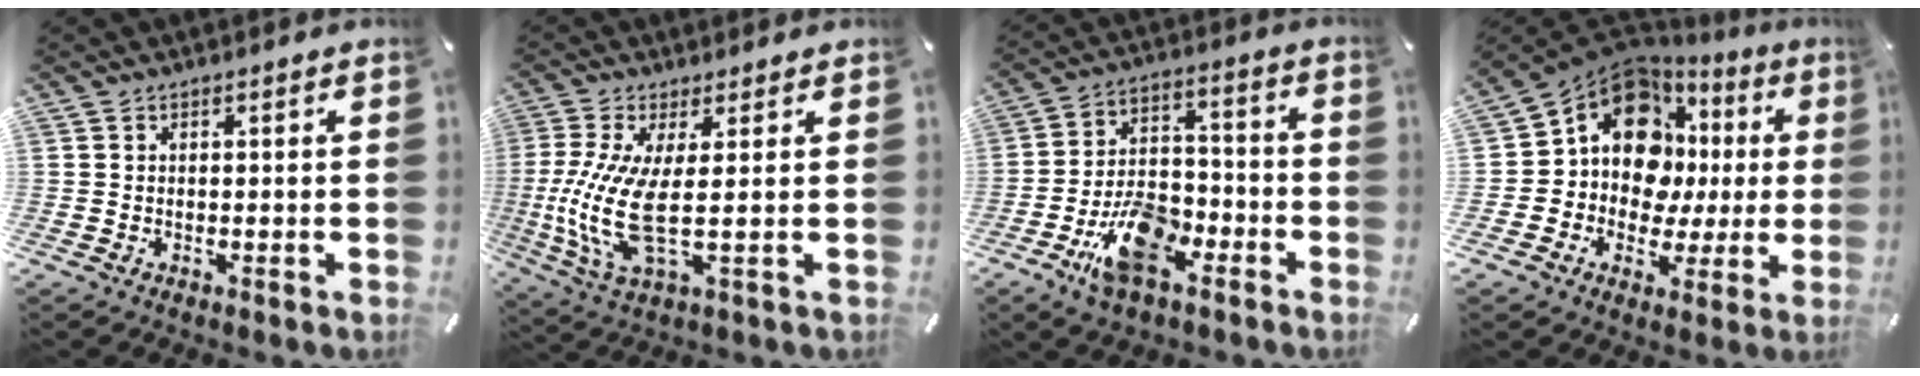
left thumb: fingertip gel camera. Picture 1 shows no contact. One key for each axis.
{"total": 12.6, "fx": 0.4, "fy": 3.1, "fz": 12.2, "tx": -0.279, "ty": -0.037, "tz": 0.002}
{"total": 14.2, "fx": -7.5, "fy": 7.8, "fz": 9.1, "tx": -0.171, "ty": 0.045, "tz": -0.130}
{"total": 14.4, "fx": 3.8, "fy": 11.6, "fz": 7.6, "tx": -0.146, "ty": -0.048, "tz": 0.067}